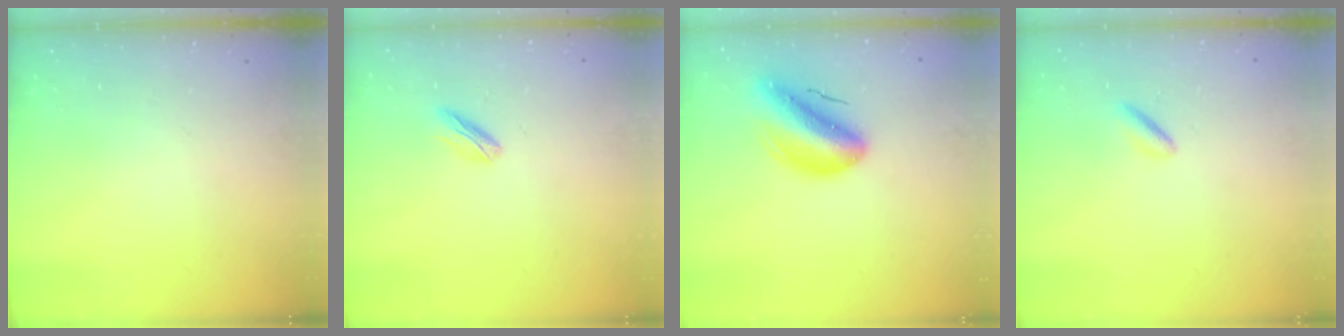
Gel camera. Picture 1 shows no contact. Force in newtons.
{"total": 3.0, "press": 2.9, "slide": 0.8}
{"total": 11.2, "press": 10.6, "slide": 3.4}
{"total": 1.6, "press": 1.5, "slide": 0.6}